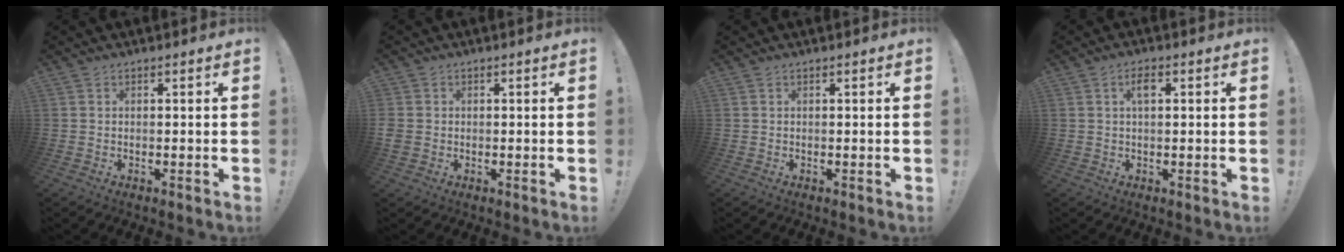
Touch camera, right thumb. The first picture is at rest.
{"total": 2.5, "force": [0.0, 2.3, 1.0], "torque": [-0.025, 0.001, 0.001]}
{"total": 0.0}
{"total": 3.3, "force": [1.0, 1.4, 2.8], "torque": [-0.044, 0.005, 0.011]}